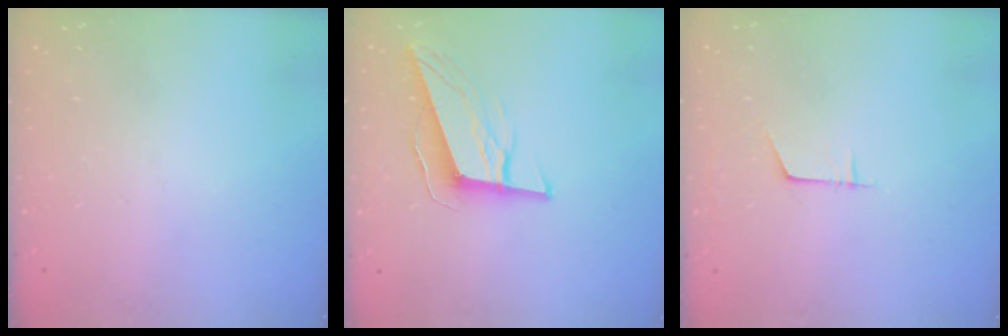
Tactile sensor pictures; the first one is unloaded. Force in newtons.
{"total": 10.3, "press": 10.0, "slide": 2.8}
{"total": 5.7, "press": 5.7, "slide": 0.5}